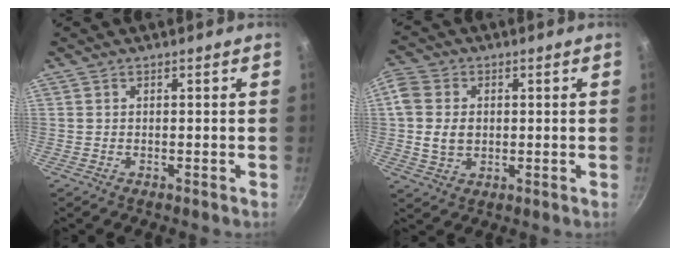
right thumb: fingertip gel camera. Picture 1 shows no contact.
{"total": 7.8, "force": [0.2, 6.1, 4.8], "torque": [-0.081, 0.003, -0.005]}